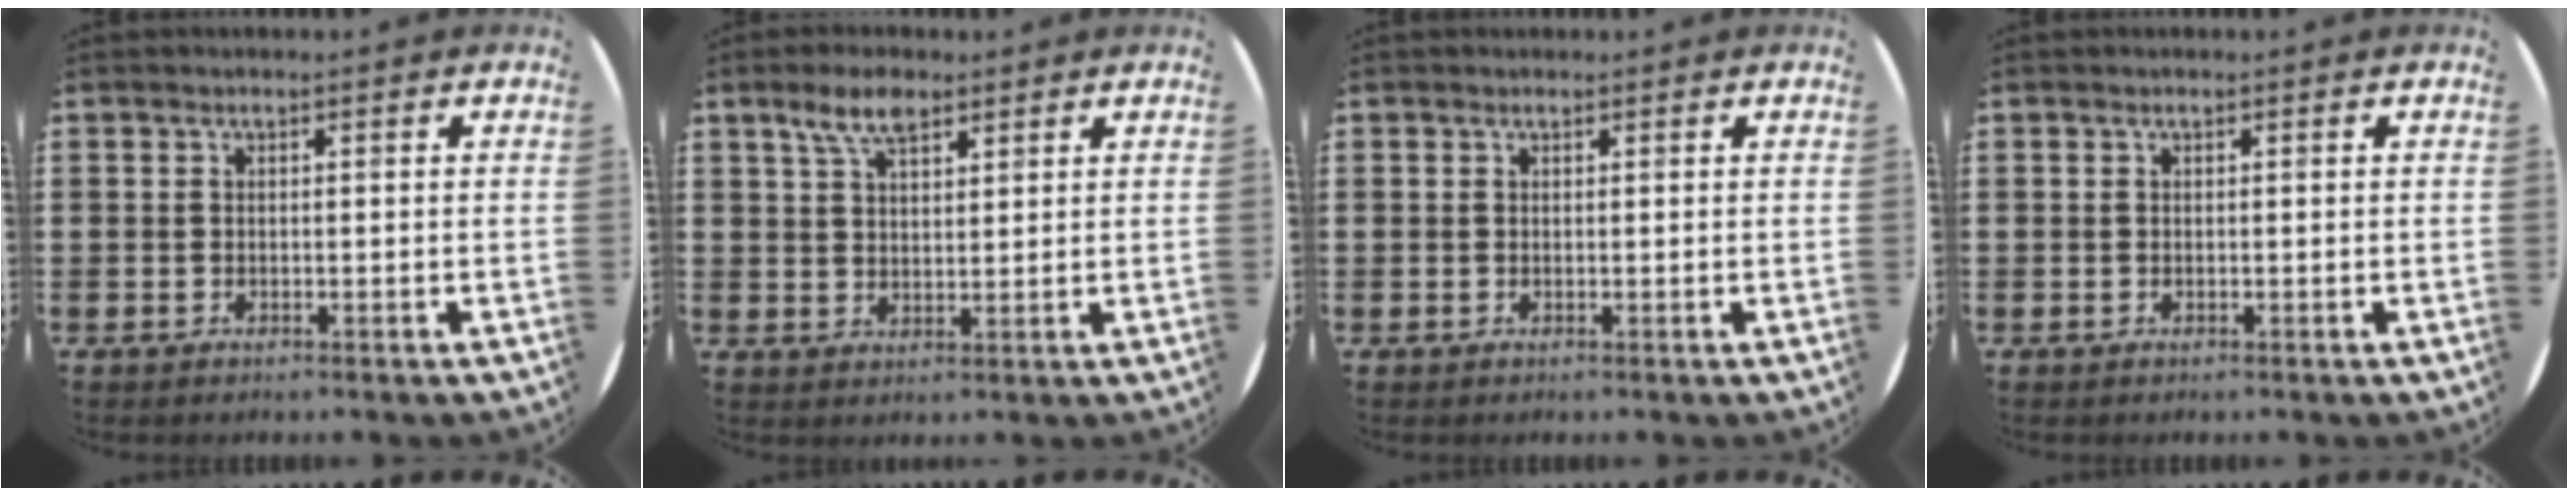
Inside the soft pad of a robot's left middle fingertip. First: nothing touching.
{"total": 5.2, "force": [3.6, 2.1, 3.0], "torque": [-0.058, 0.003, 0.064]}
{"total": 0.0}
{"total": 0.0}